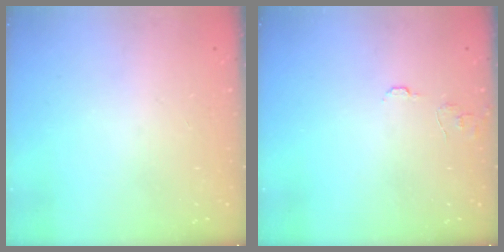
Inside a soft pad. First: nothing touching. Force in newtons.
{"total": 5.4, "press": 5.4, "slide": 0.3}